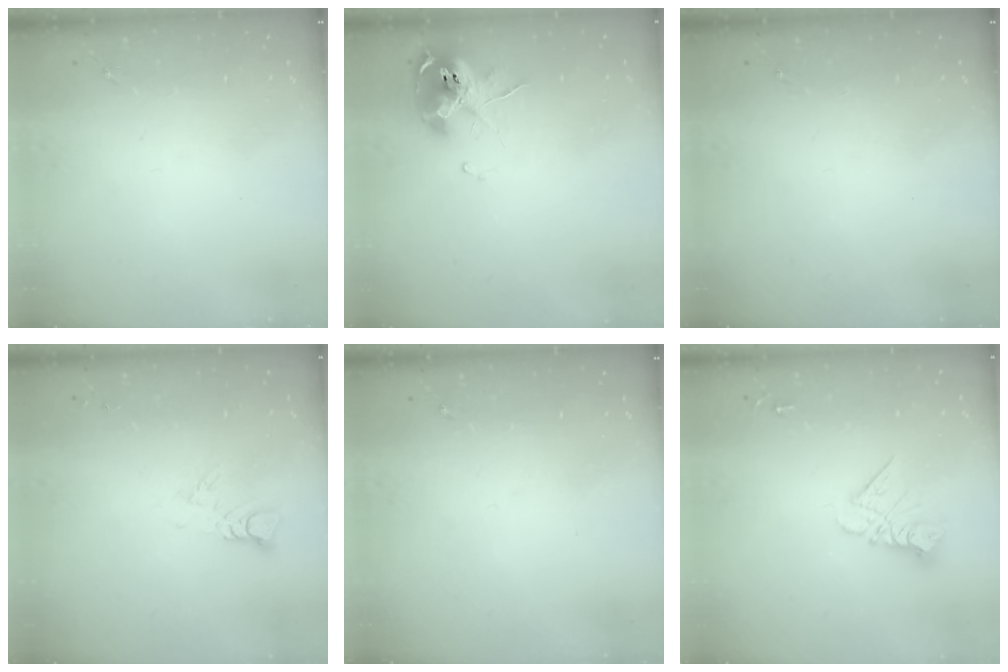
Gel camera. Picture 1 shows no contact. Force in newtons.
{"total": 10.6, "press": 10.5, "slide": 1.2}
{"total": 0.0}
{"total": 3.6, "press": 3.6, "slide": 0.1}
{"total": 0.0}
{"total": 9.8, "press": 9.7, "slide": 0.8}